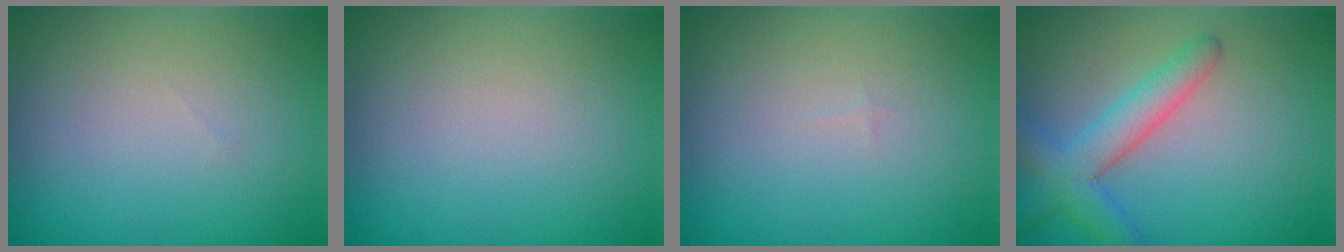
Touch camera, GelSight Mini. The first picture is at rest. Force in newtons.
{"total": 0.0}
{"total": 0.0}
{"total": 4.2, "press": 4.2, "slide": 0.2}